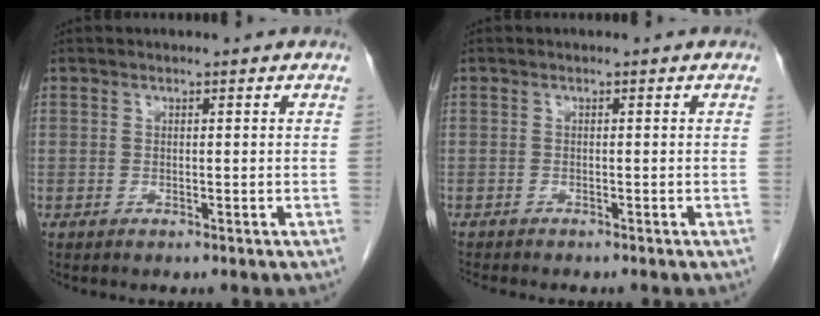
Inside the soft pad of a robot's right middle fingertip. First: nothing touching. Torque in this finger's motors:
{"motor_torque": [0.28, -0.24, 0.10, 0.06]}